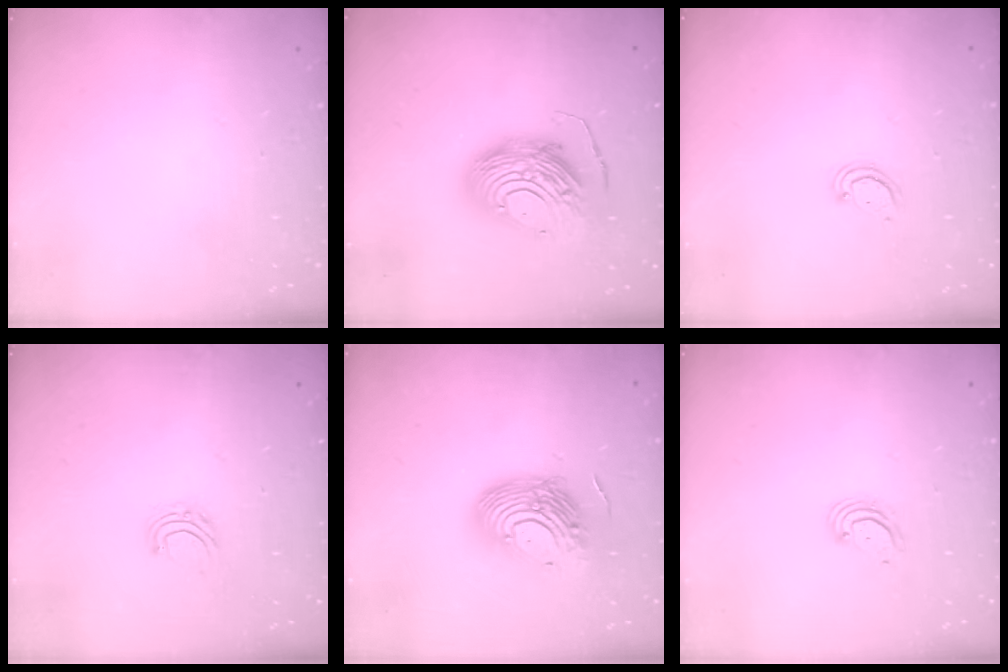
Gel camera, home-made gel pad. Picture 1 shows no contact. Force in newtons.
{"total": 13.7, "press": 13.6, "slide": 1.3}
{"total": 2.3, "press": 2.3, "slide": 0.3}
{"total": 5.9, "press": 5.9, "slide": 0.4}
{"total": 15.1, "press": 14.8, "slide": 2.7}
{"total": 3.0, "press": 3.0, "slide": 0.2}